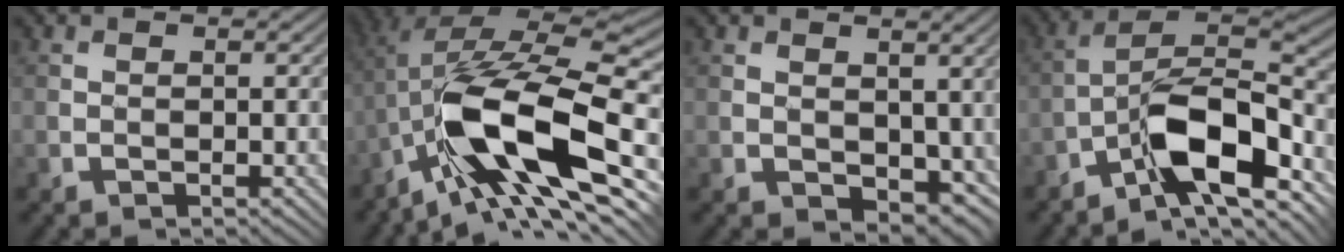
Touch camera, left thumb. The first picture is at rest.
{"total": 14.6, "force": [-4.7, 4.6, 13.1], "torque": [-0.231, 0.016, -0.092]}
{"total": 4.1, "force": [0.6, 3.0, 2.8], "torque": [-0.063, -0.014, 0.012]}
{"total": 10.5, "force": [-6.4, 3.1, 7.7], "torque": [-0.123, 0.014, -0.135]}